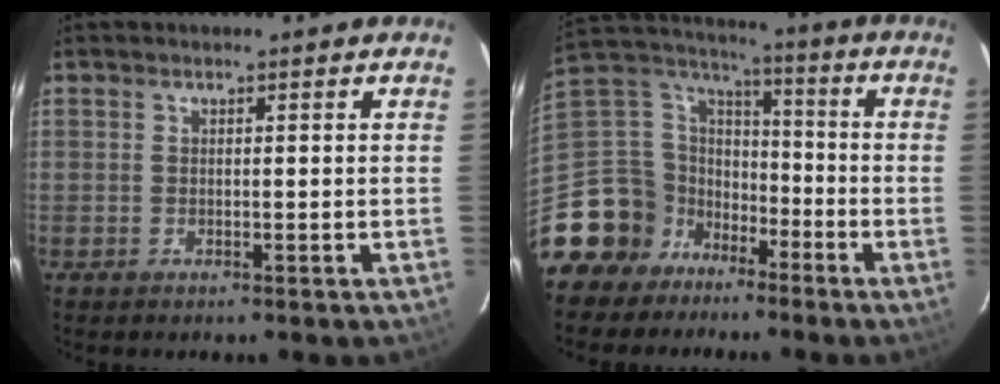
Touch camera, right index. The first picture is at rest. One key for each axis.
{"total": 14.2, "fx": -9.2, "fy": 10.6, "fz": 2.6, "tx": -0.081, "ty": 0.055, "tz": -0.169}